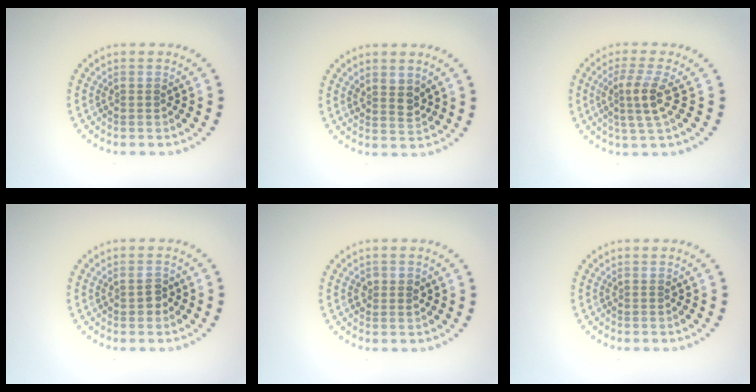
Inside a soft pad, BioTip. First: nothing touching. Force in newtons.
{"total": 1.8, "press": 1.6, "slide": 1.0}
{"total": 2.9, "press": 2.4, "slide": 1.7}
{"total": 1.4, "press": 1.4, "slide": 0.1}
{"total": 1.5, "press": 1.5, "slide": 0.2}
{"total": 0.0}